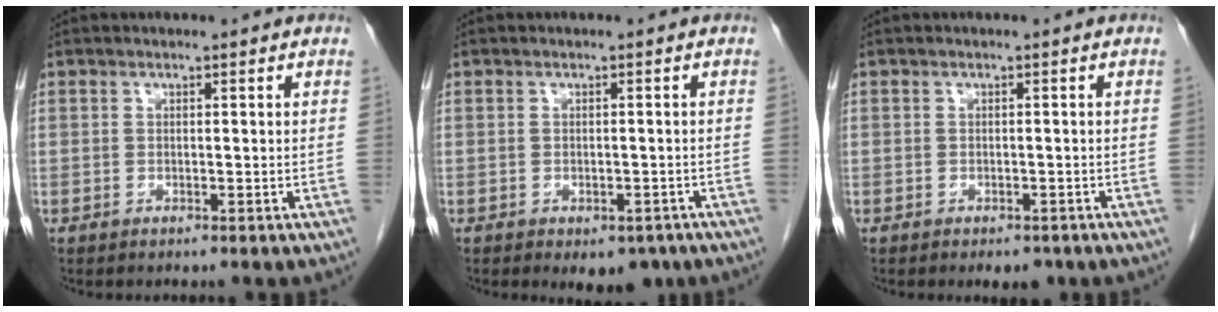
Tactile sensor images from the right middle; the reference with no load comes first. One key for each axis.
{"total": 4.5, "fx": -3.1, "fy": 2.4, "fz": 2.2, "tx": -0.017, "ty": -0.002, "tz": -0.035}
{"total": 2.4, "fx": -1.8, "fy": 1.2, "fz": 1.2, "tx": -0.011, "ty": -0.002, "tz": -0.015}